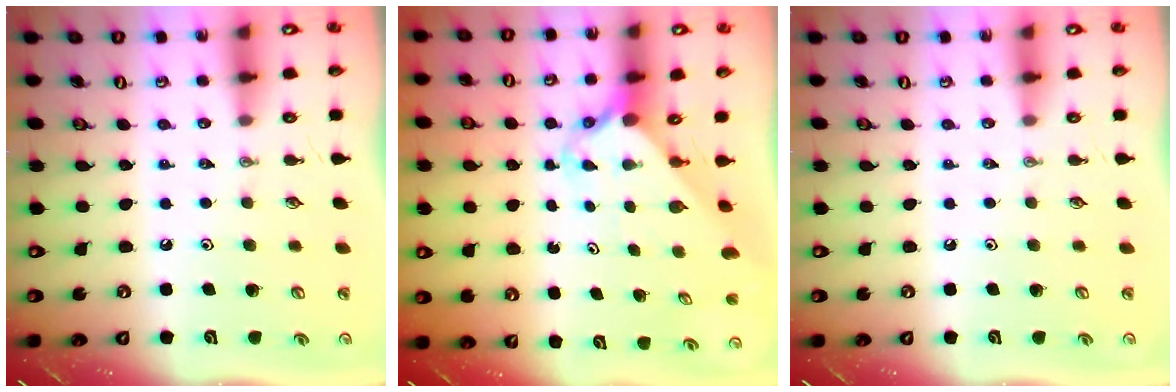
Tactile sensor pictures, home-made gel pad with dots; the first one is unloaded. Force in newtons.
{"total": 2.2, "press": 2.2, "slide": 0.2}
{"total": 0.0}